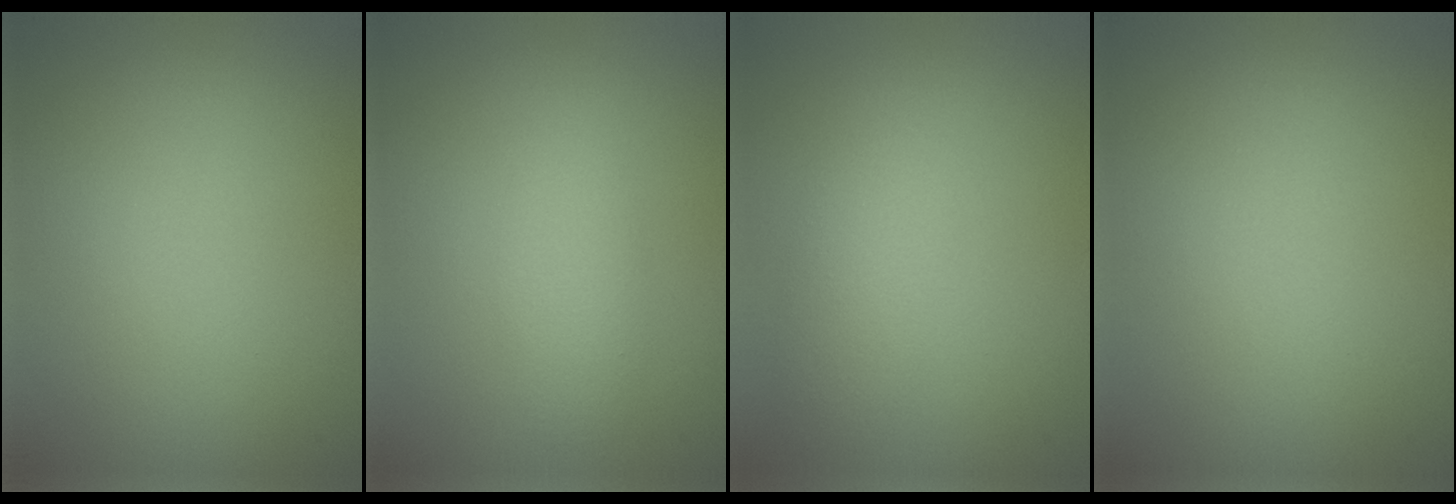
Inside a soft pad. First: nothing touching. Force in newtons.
{"total": 2.0, "press": 2.0, "slide": 0.1}
{"total": 2.9, "press": 2.9, "slide": 0.1}
{"total": 0.0}